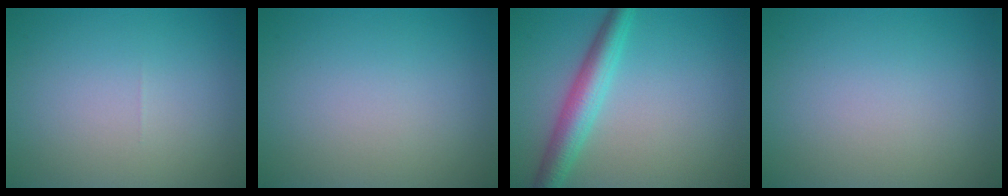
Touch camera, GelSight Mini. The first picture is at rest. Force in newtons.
{"total": 0.0}
{"total": 4.2, "press": 4.2, "slide": 0.1}
{"total": 0.0}